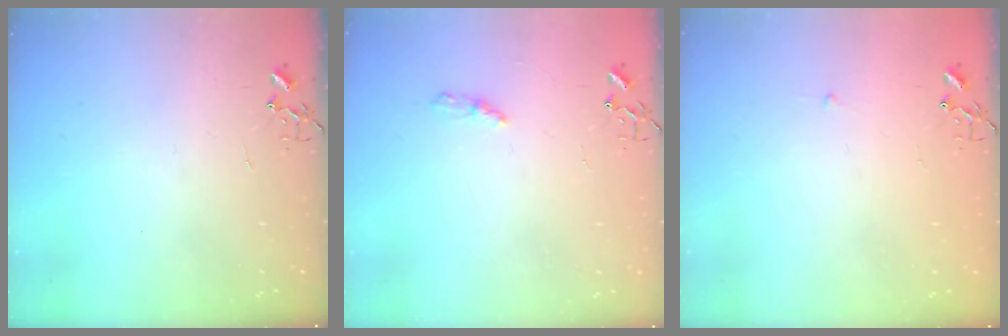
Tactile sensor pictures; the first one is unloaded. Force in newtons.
{"total": 4.2, "press": 4.2, "slide": 0.5}
{"total": 2.3, "press": 2.3, "slide": 0.3}